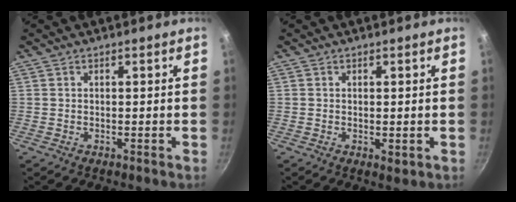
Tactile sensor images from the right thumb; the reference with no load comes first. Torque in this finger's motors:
{"motor_torque": [-0.31, 0.05, -0.26, -0.03, 0.03]}